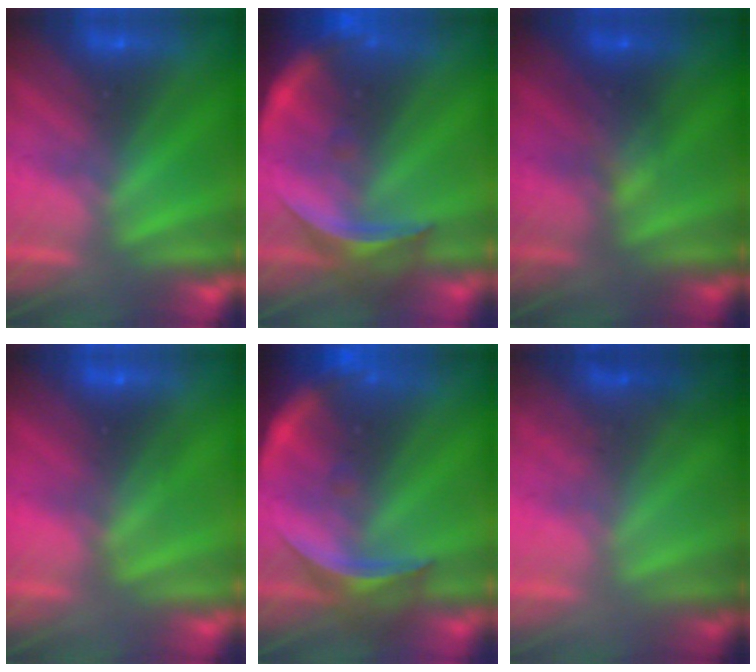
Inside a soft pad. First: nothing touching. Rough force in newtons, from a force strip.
{"total": 9.3}
{"total": 2.2}
{"total": 2.7}
{"total": 9.3}
{"total": 1.4}